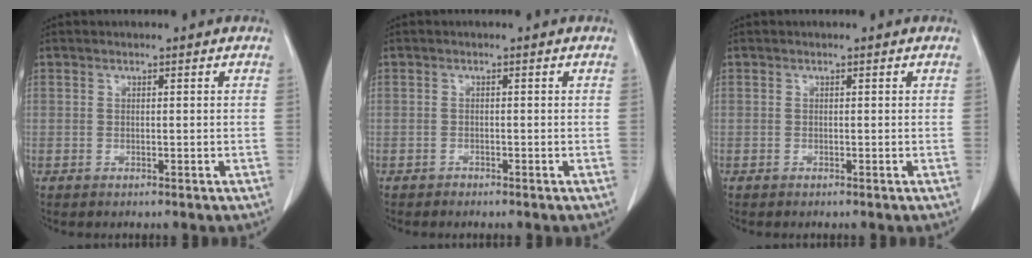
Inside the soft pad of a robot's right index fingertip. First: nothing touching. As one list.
[{"total": 0.5, "force": [-0.5, 0.2, 0.0], "torque": [-0.007, 0.000, -0.009]}, {"total": 0.0}]